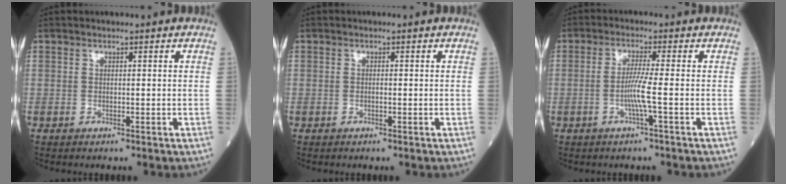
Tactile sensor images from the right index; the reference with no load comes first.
{"total": 0.0}
{"total": 3.9, "force": [-1.1, -0.9, 3.7], "torque": [-0.076, -0.002, -0.023]}